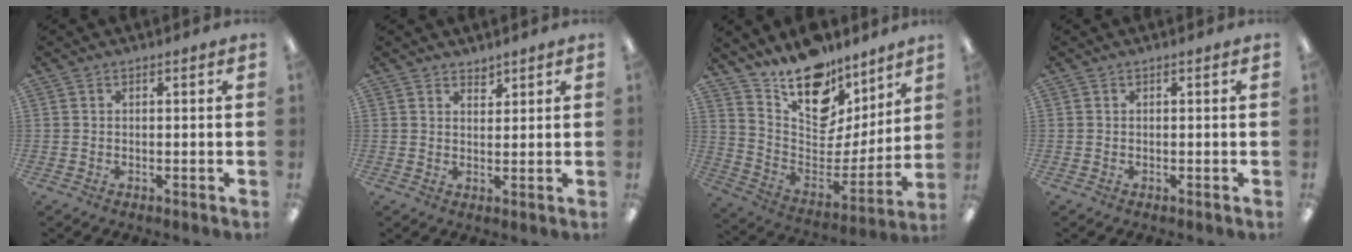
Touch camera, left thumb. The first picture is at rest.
{"total": 2.3, "force": [2.2, 0.7, 0.0], "torque": [0.007, -0.014, 0.040]}
{"total": 17.3, "force": [13.0, 9.1, 6.8], "torque": [-0.110, -0.108, 0.234]}
{"total": 0.0}